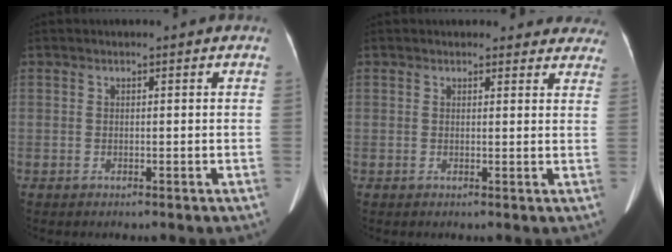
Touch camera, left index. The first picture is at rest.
{"total": 9.3, "force": [8.7, 3.2, 1.1], "torque": [0.030, -0.009, 0.065]}